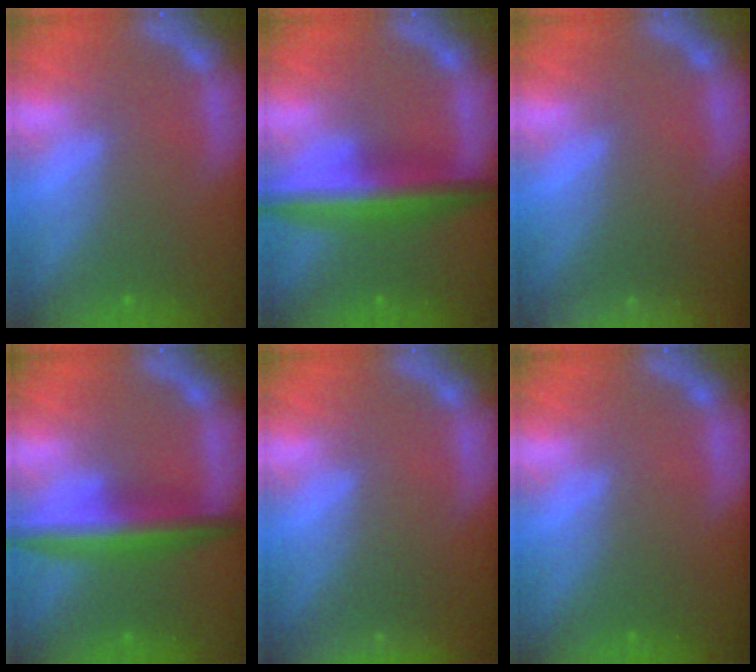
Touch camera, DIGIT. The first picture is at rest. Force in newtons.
{"total": 7.0}
{"total": 9.5}
{"total": 6.0}
{"total": 8.0}
{"total": 0.0}